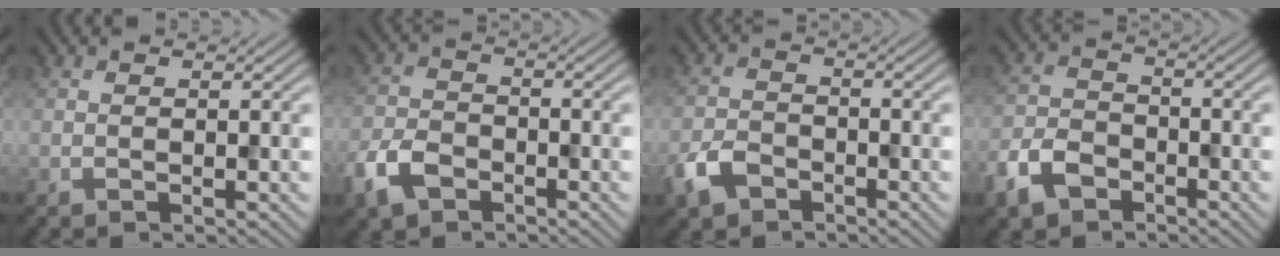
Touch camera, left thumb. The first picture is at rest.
{"total": 5.5, "force": [-3.4, 3.3, 2.7], "torque": [-0.067, -0.005, -0.079]}
{"total": 4.4, "force": [-2.9, 2.6, 2.0], "torque": [-0.046, -0.006, -0.069]}
{"total": 6.0, "force": [-4.0, 3.5, 2.7], "torque": [-0.067, -0.005, -0.093]}